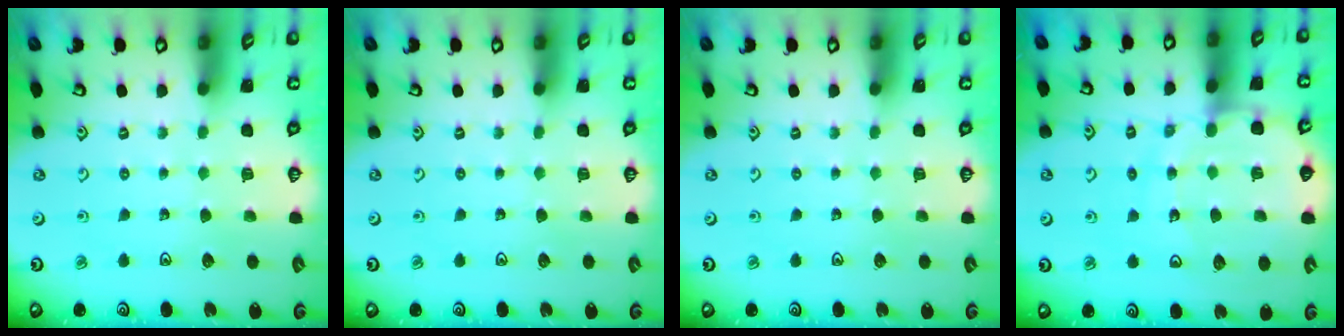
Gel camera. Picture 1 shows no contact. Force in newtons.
{"total": 0.0}
{"total": 0.0}
{"total": 10.4, "press": 10.4, "slide": 1.3}